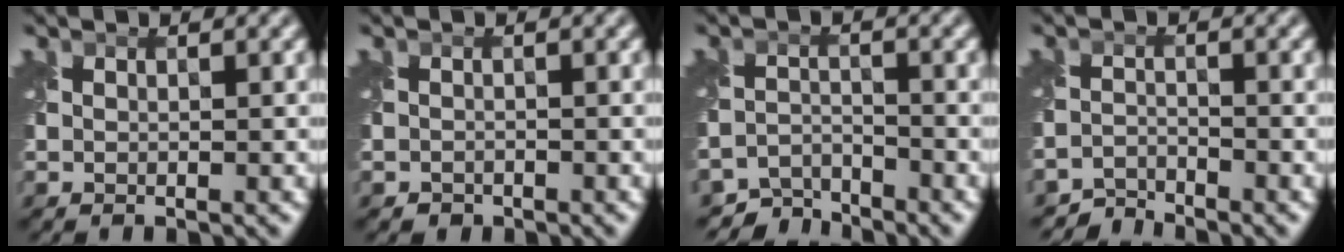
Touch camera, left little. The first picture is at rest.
{"total": 0.8, "force": [-0.6, 0.5, 0.0], "torque": [0.001, -0.006, -0.012]}
{"total": 4.0, "force": [-3.8, 1.1, 0.2], "torque": [0.002, -0.010, -0.072]}
{"total": 2.6, "force": [-2.6, 0.2, -0.4], "torque": [0.008, -0.001, -0.057]}